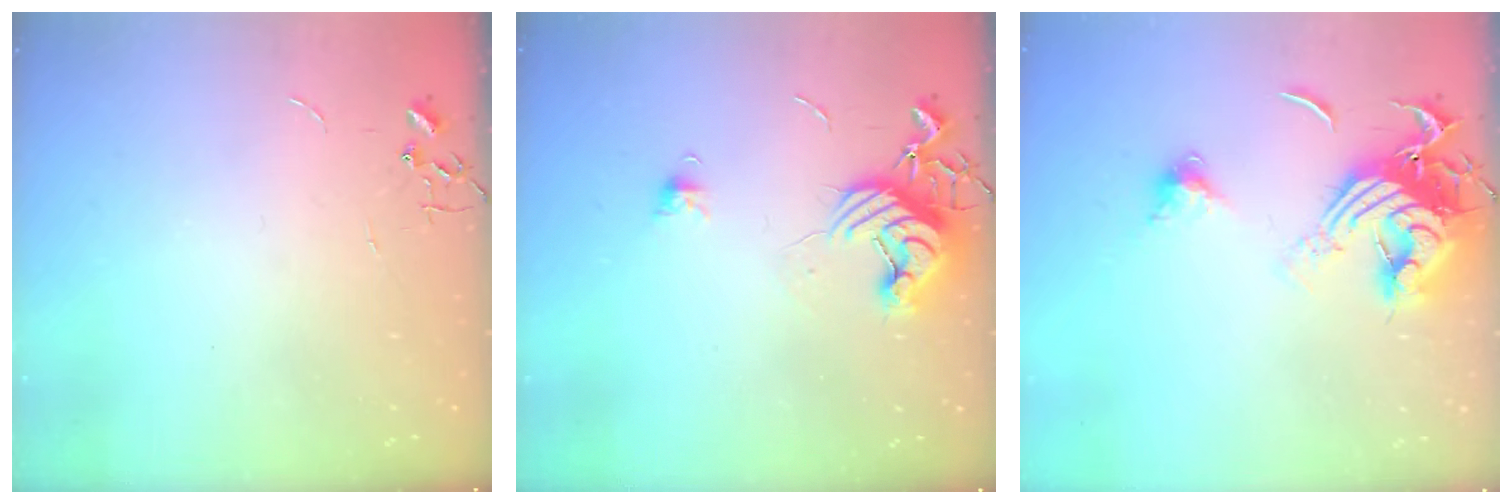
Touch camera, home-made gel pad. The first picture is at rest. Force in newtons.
{"total": 11.4, "press": 11.3, "slide": 1.2}
{"total": 16.6, "press": 16.5, "slide": 1.6}